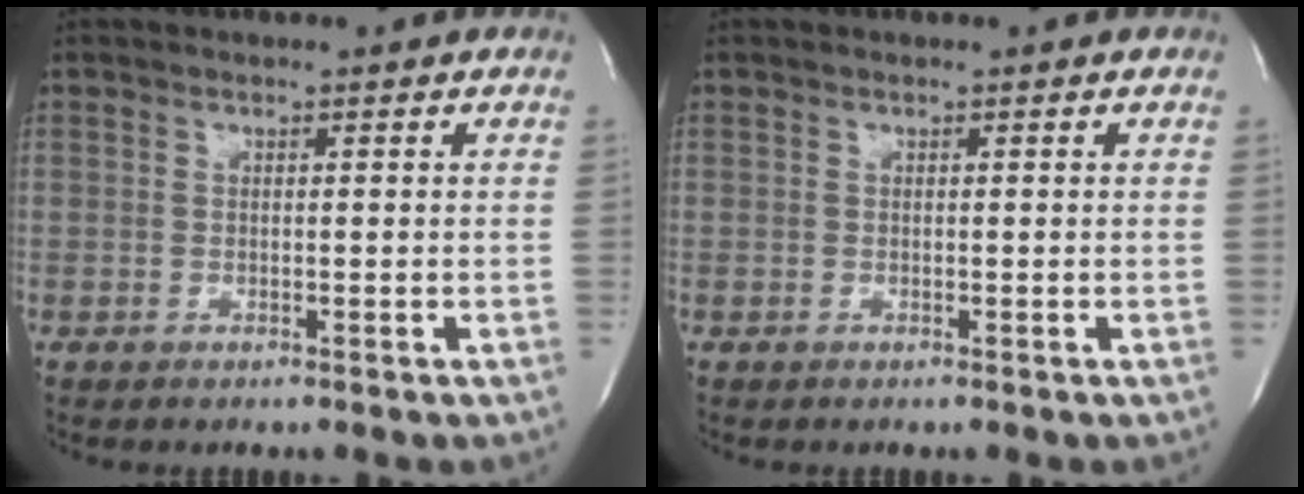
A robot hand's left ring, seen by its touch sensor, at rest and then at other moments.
{"total": 0.0}